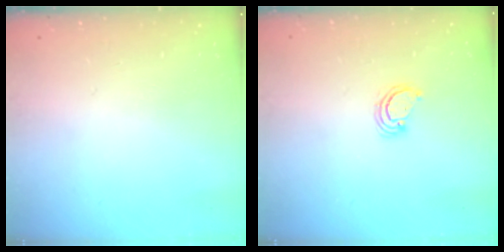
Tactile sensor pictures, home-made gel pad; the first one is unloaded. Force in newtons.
{"total": 2.9, "press": 2.9, "slide": 0.3}